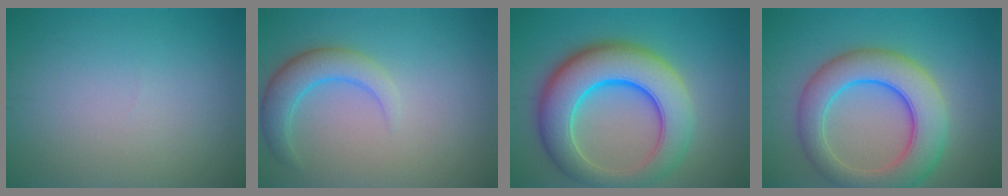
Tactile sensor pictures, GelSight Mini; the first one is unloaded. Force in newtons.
{"total": 3.8, "press": 3.8, "slide": 0.4}
{"total": 10.5, "press": 10.5, "slide": 0.2}
{"total": 8.2, "press": 8.2, "slide": 0.2}